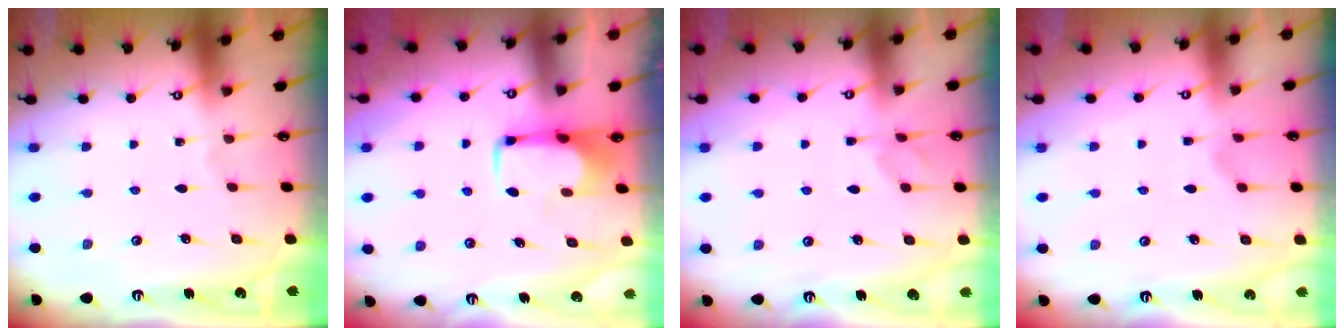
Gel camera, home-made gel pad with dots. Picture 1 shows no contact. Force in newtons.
{"total": 1.9, "press": 1.9, "slide": 0.4}
{"total": 0.9, "press": 0.7, "slide": 0.6}
{"total": 0.7, "press": 0.4, "slide": 0.6}